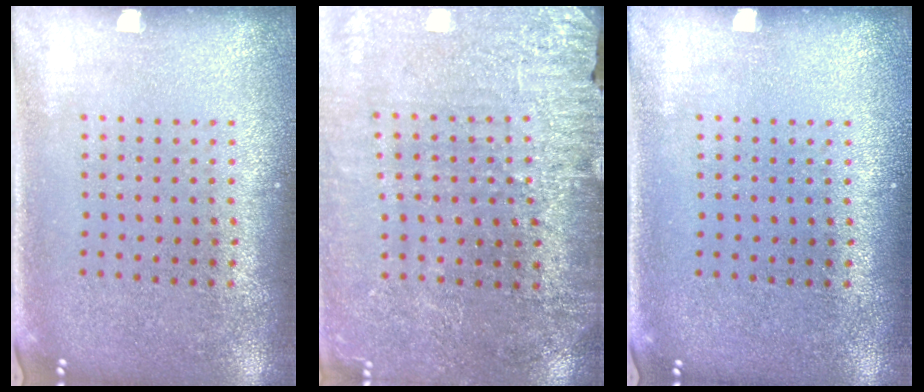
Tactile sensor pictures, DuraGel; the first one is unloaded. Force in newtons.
{"total": 2.9, "press": 2.9, "slide": 0.3}
{"total": 0.0}